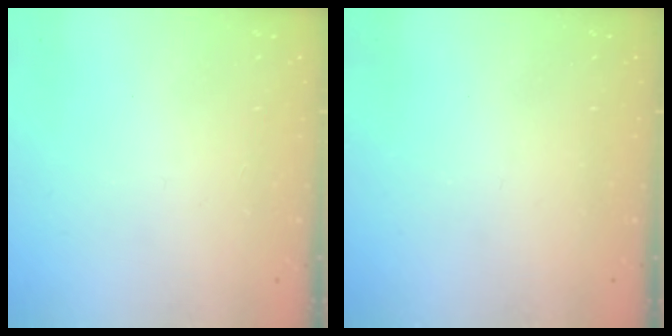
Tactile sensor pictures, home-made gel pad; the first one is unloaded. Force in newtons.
{"total": 0.0}